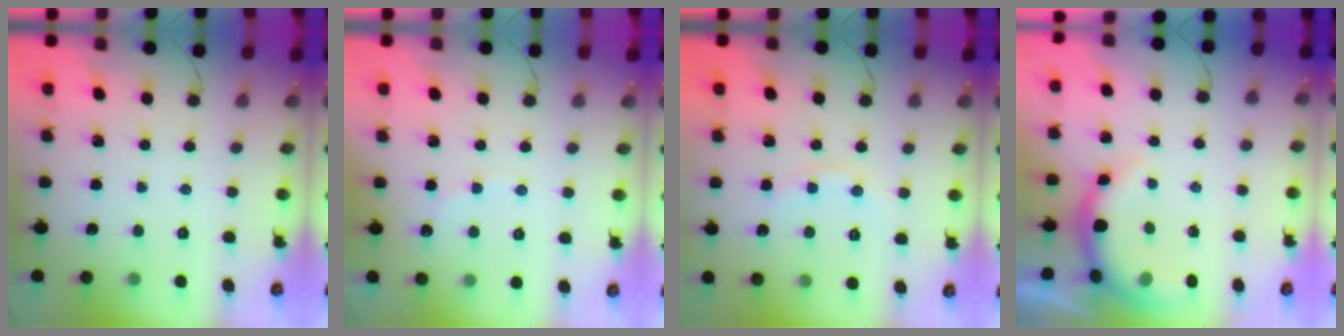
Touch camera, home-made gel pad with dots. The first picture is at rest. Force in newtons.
{"total": 5.8, "press": 5.7, "slide": 1.1}
{"total": 5.2, "press": 5.1, "slide": 1.0}
{"total": 7.3, "press": 7.3, "slide": 1.2}